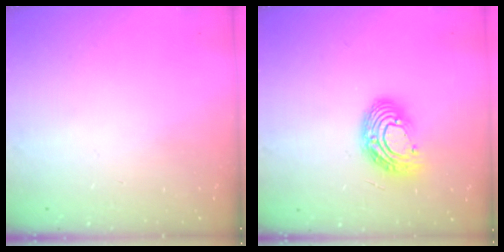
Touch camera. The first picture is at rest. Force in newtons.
{"total": 12.3, "press": 12.3, "slide": 1.0}